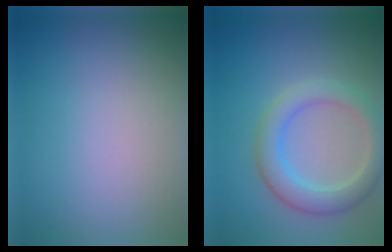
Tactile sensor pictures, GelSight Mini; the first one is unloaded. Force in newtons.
{"total": 4.0, "press": 4.0, "slide": 0.2}